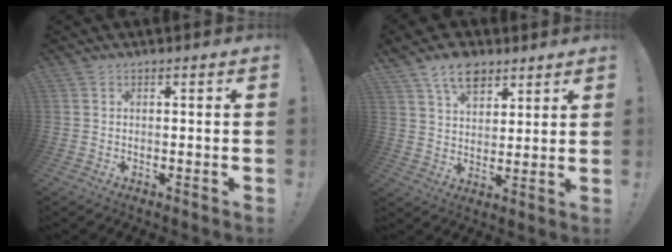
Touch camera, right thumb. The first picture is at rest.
{"total": 10.3, "force": [6.7, 6.2, 4.8], "torque": [-0.070, -0.034, 0.124]}